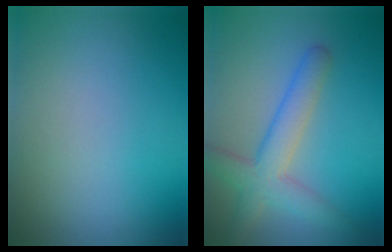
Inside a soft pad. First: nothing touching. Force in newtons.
{"total": 4.4, "press": 4.4, "slide": 0.1}